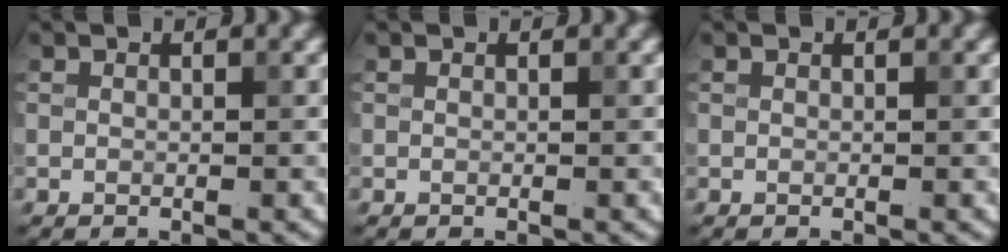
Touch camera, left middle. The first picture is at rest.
{"total": 0.0}
{"total": 0.0}